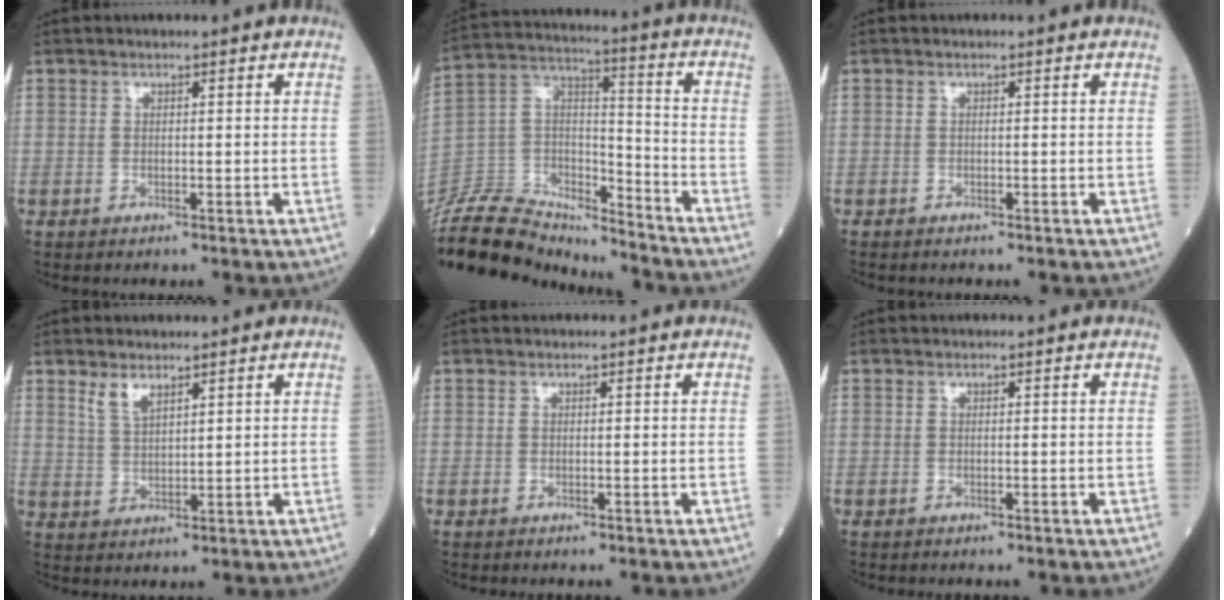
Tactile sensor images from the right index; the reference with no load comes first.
{"total": 19.8, "force": [-18.9, 4.0, 4.1], "torque": [-0.085, 0.039, -0.328]}
{"total": 0.6, "force": [-0.6, 0.1, 0.1], "torque": [-0.004, 0.000, -0.012]}
{"total": 3.1, "force": [2.2, 1.1, 1.8], "torque": [-0.040, -0.002, 0.050]}
{"total": 0.0}
{"total": 0.0}